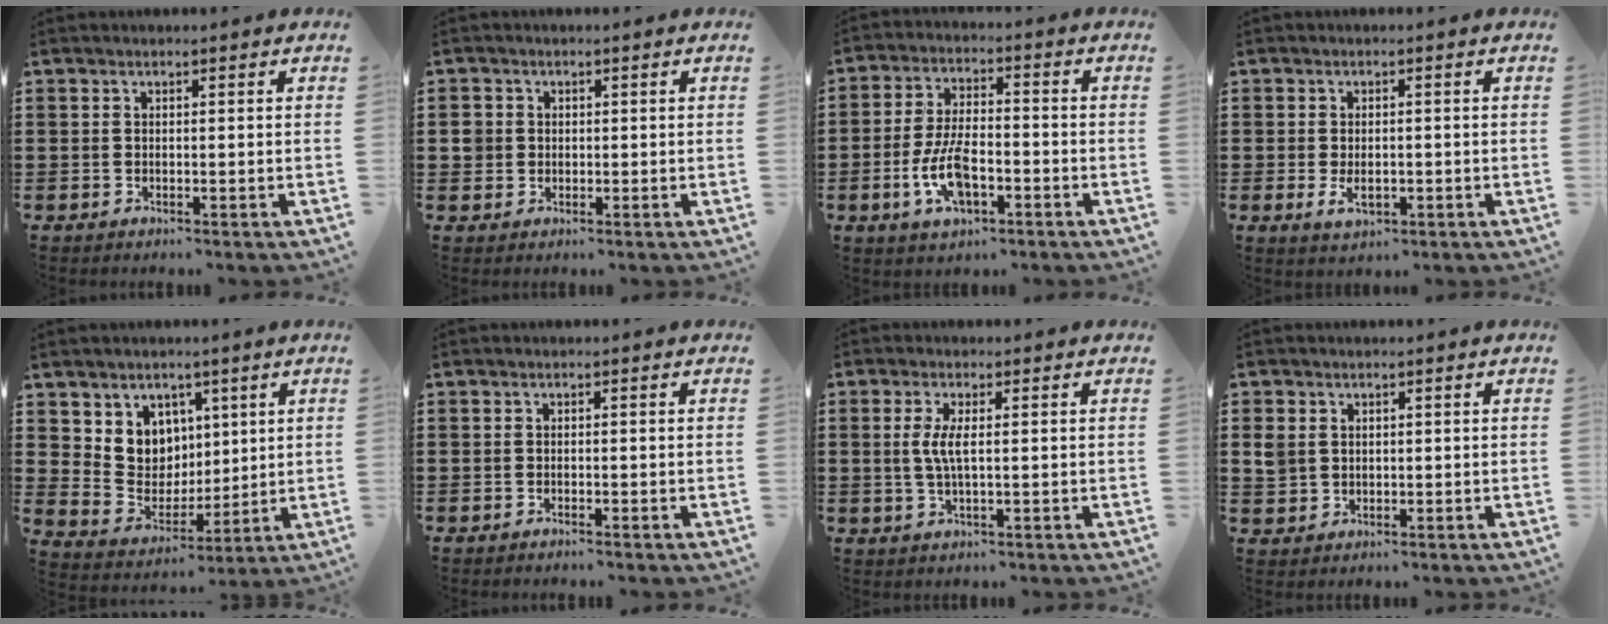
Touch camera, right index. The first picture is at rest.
{"total": 2.1, "force": [0.0, 2.1, 0.5], "torque": [-0.016, 0.008, -0.003]}
{"total": 8.4, "force": [-2.9, 3.8, 6.8], "torque": [-0.154, -0.003, -0.057]}
{"total": 2.9, "force": [-0.6, 1.6, 2.3], "torque": [-0.046, -0.002, -0.010]}
{"total": 7.2, "force": [3.7, 6.2, 0.1], "torque": [-0.042, -0.026, 0.074]}
{"total": 0.5, "force": [-0.5, -0.1, 0.2], "torque": [-0.005, -0.005, -0.009]}
{"total": 3.6, "force": [0.2, 0.7, 3.5], "torque": [-0.073, -0.004, 0.000]}
{"total": 2.6, "force": [0.5, 2.3, 1.0], "torque": [-0.028, 0.011, 0.009]}